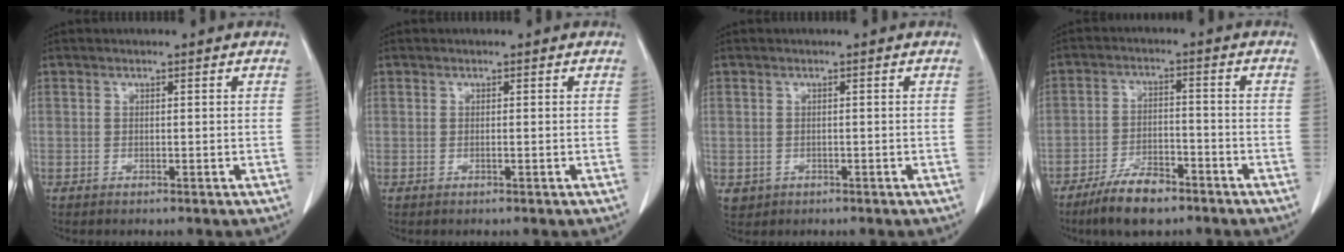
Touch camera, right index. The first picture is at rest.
{"total": 0.7, "force": [-0.1, 0.2, 0.6], "torque": [-0.019, 0.003, 0.001]}
{"total": 3.0, "force": [-0.9, 2.6, 1.1], "torque": [-0.025, 0.001, -0.002]}
{"total": 8.9, "force": [-6.5, 3.1, 5.2], "torque": [-0.099, -0.006, -0.114]}